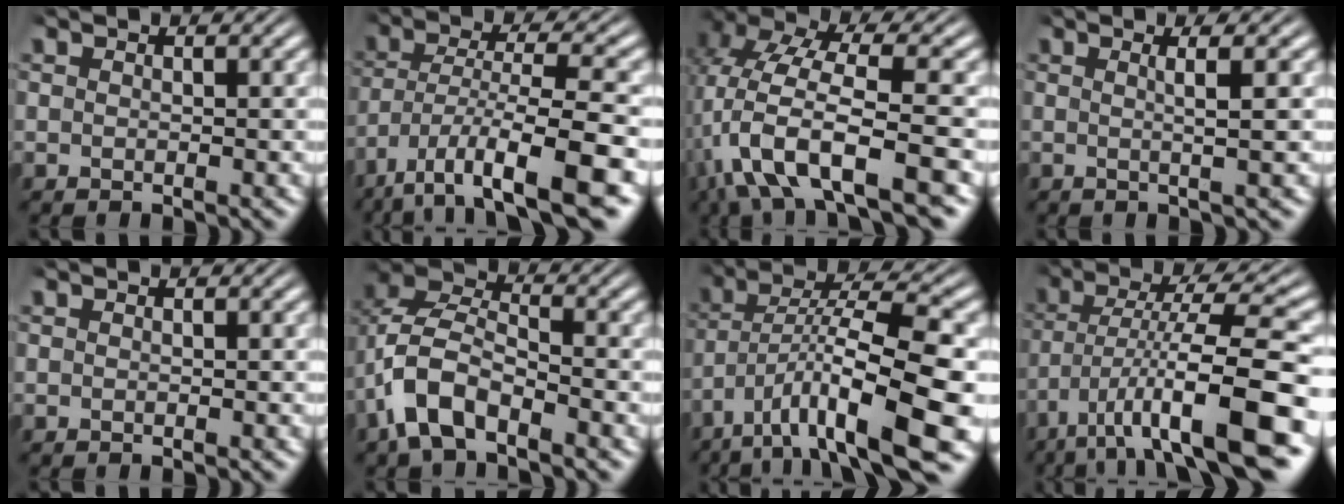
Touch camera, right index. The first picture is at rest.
{"total": 9.3, "force": [-5.2, 3.4, 6.9], "torque": [-0.111, -0.028, -0.063]}
{"total": 8.8, "force": [-1.8, 4.5, 7.3], "torque": [-0.166, -0.024, -0.020]}
{"total": 2.3, "force": [0.4, -0.8, 2.2], "torque": [-0.038, 0.002, 0.006]}
{"total": 0.0}
{"total": 6.4, "force": [-1.3, 5.0, 3.8], "torque": [-0.097, -0.011, -0.033]}
{"total": 9.9, "force": [-2.9, 3.7, 8.7], "torque": [-0.142, -0.015, -0.034]}
{"total": 10.1, "force": [-4.0, 3.2, 8.7], "torque": [-0.138, -0.021, -0.044]}